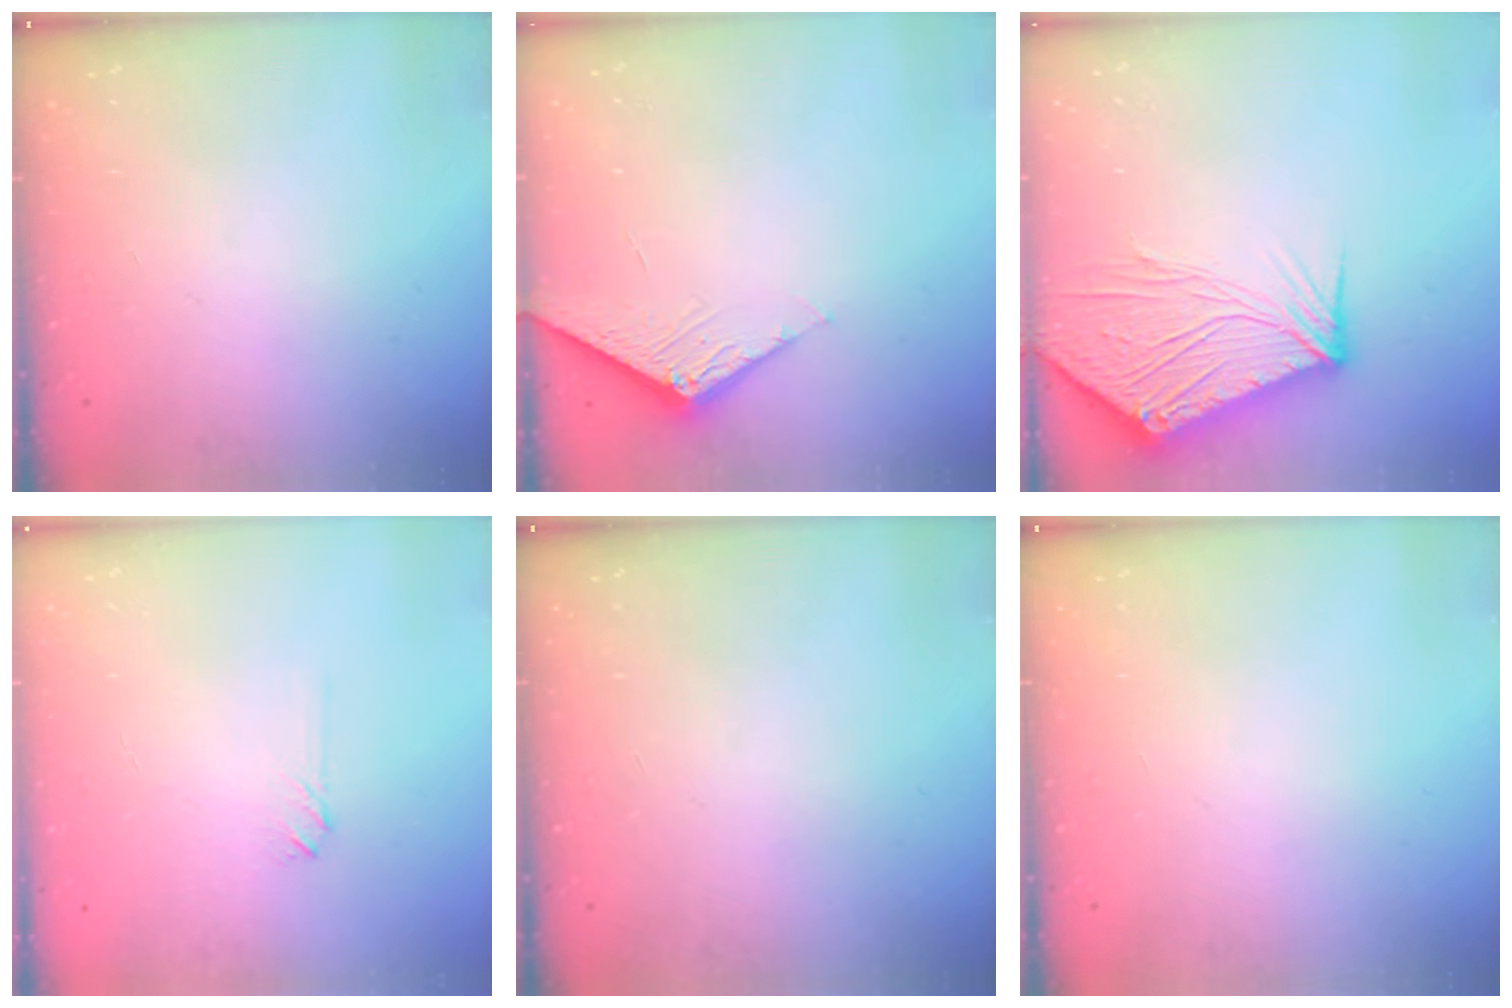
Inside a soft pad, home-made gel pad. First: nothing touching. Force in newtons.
{"total": 3.6, "press": 3.6, "slide": 0.3}
{"total": 15.8, "press": 15.7, "slide": 2.1}
{"total": 2.0, "press": 2.0, "slide": 0.3}
{"total": 0.0}
{"total": 0.0}